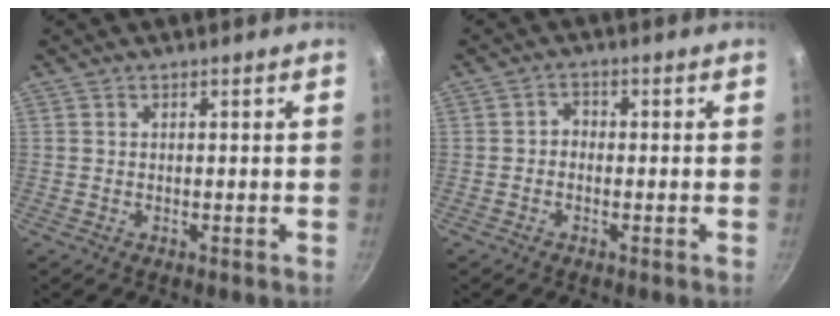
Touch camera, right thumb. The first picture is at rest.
{"total": 1.9, "force": [-0.6, 1.5, 0.9], "torque": [-0.008, 0.012, -0.016]}